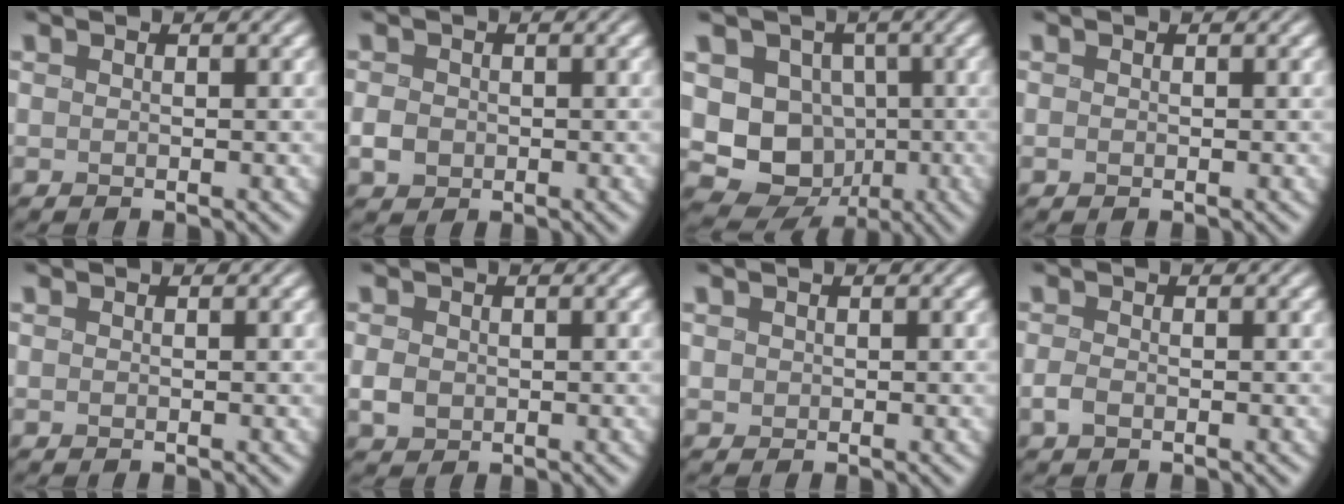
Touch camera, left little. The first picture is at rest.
{"total": 1.8, "force": [-0.6, 1.6, 0.6], "torque": [-0.013, -0.003, -0.012]}
{"total": 9.9, "force": [-1.5, 8.5, 4.8], "torque": [-0.077, 0.000, -0.052]}
{"total": 0.0}
{"total": 0.0}
{"total": 1.7, "force": [-0.3, 1.5, 0.7], "torque": [-0.017, -0.002, -0.004]}
{"total": 0.5, "force": [0.1, 0.5, 0.0], "torque": [-0.001, 0.002, 0.006]}
{"total": 1.2, "force": [-0.7, 0.7, 0.7], "torque": [-0.015, 0.002, -0.014]}